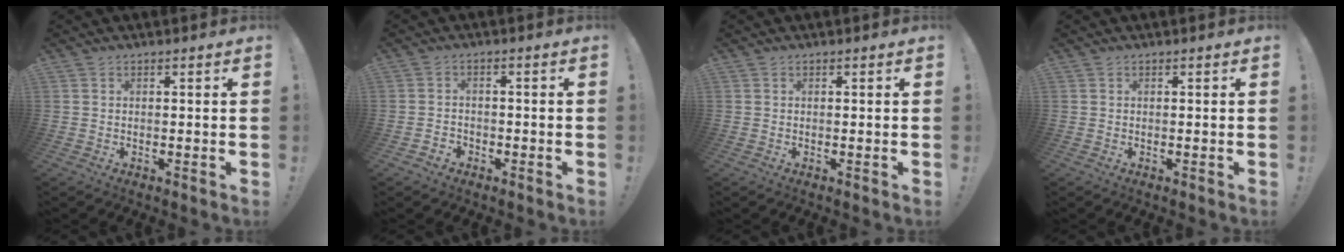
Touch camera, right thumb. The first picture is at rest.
{"total": 2.7, "force": [-2.1, 1.5, 0.5], "torque": [-0.010, 0.004, -0.042]}
{"total": 0.0}
{"total": 0.0}